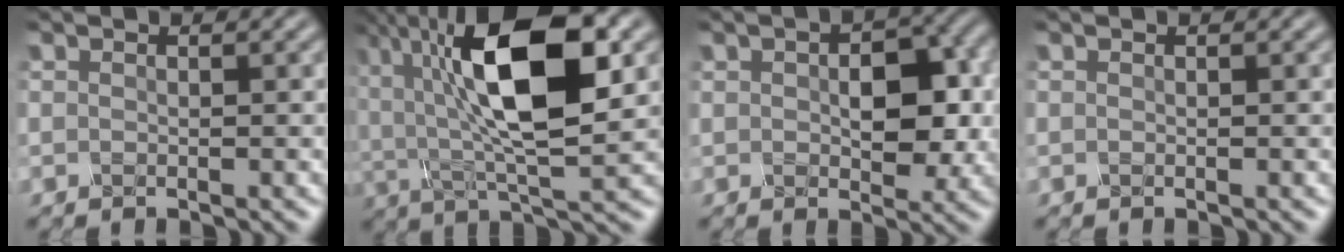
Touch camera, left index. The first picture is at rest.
{"total": 13.2, "force": [3.3, 5.0, 11.8], "torque": [-0.200, 0.010, 0.048]}
{"total": 5.7, "force": [0.5, 3.4, 4.6], "torque": [-0.063, -0.003, 0.010]}
{"total": 0.0}